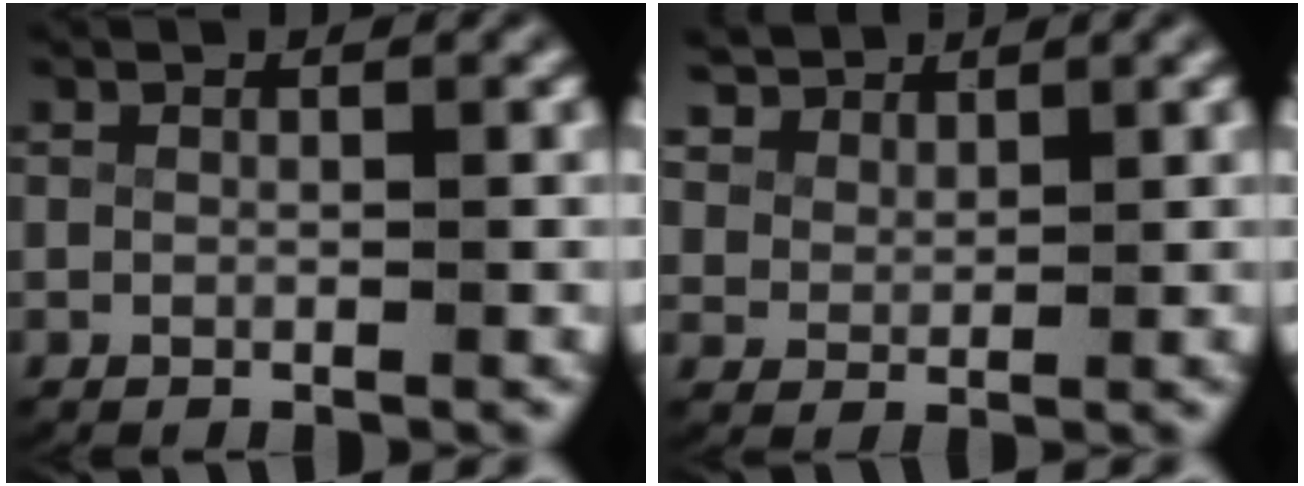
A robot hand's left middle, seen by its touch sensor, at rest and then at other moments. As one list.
[{"total": 4.3, "force": [3.8, 1.7, 1.1], "torque": [-0.035, 0.004, 0.072]}]